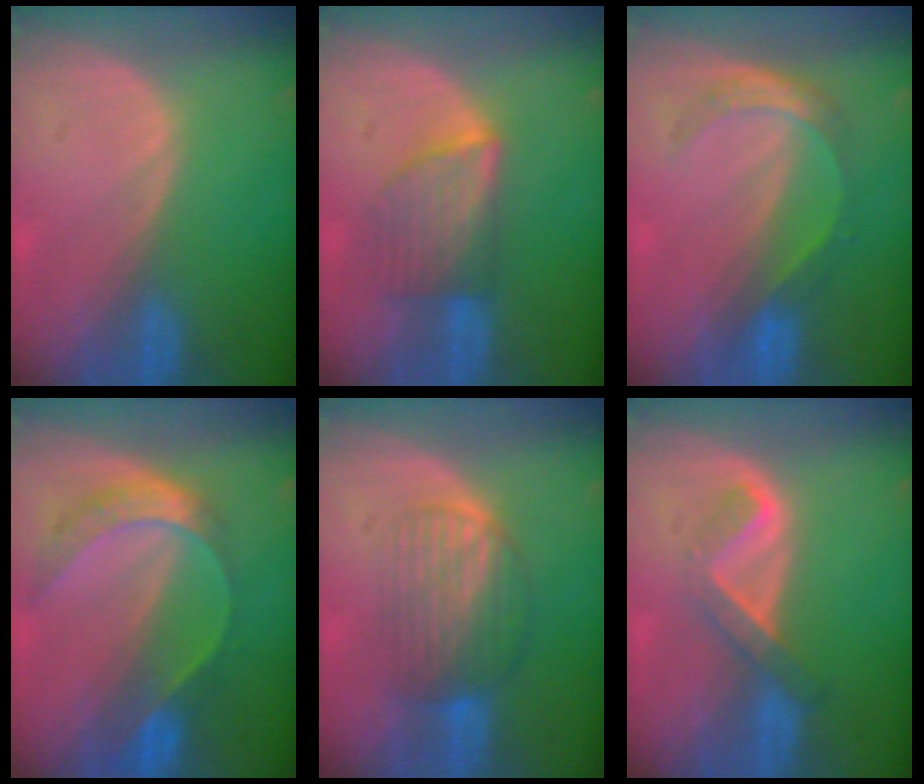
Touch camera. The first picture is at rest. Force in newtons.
{"total": 6.0, "press": 5.9, "slide": 0.7}
{"total": 5.5, "press": 4.7, "slide": 2.8}
{"total": 7.7, "press": 6.5, "slide": 4.2}
{"total": 6.6, "press": 6.3, "slide": 1.9}
{"total": 5.1, "press": 4.4, "slide": 2.7}